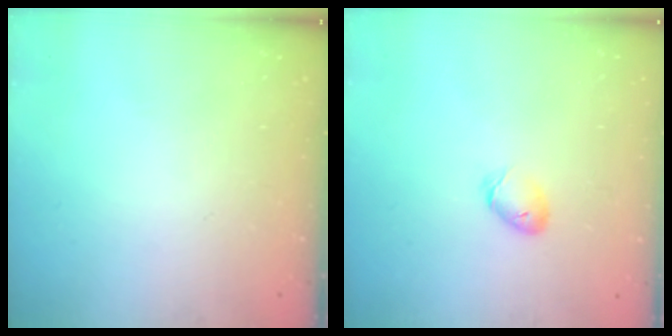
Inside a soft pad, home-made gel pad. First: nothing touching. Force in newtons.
{"total": 5.5, "press": 5.4, "slide": 1.0}